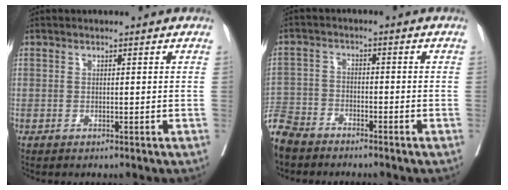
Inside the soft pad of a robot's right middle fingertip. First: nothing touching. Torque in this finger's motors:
{"motor_torque": [1.03, -1.11, 0.60, 0.21]}